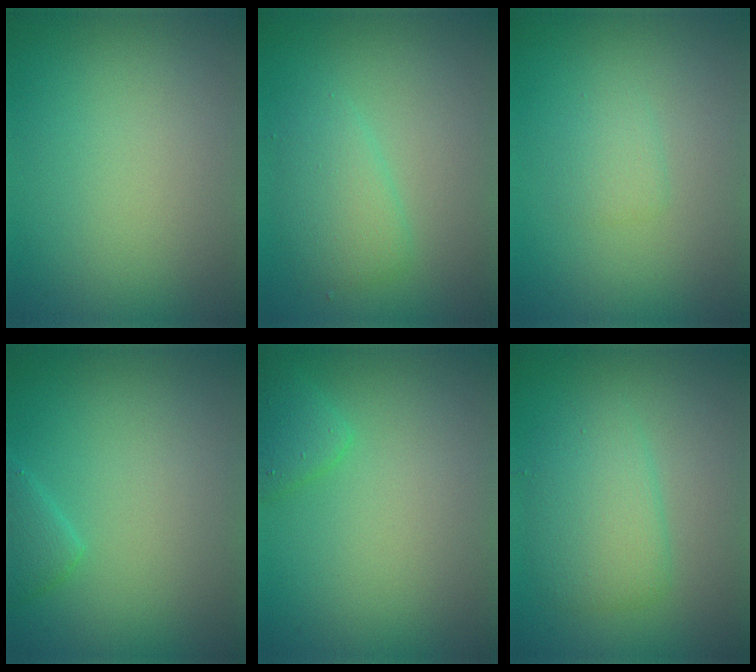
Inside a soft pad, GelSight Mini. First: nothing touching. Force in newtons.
{"total": 2.6, "press": 2.6, "slide": 0.0}
{"total": 1.2, "press": 1.2, "slide": 0.1}
{"total": 1.5, "press": 1.5, "slide": 0.1}
{"total": 1.9, "press": 1.9, "slide": 0.1}
{"total": 3.5, "press": 3.5, "slide": 0.1}